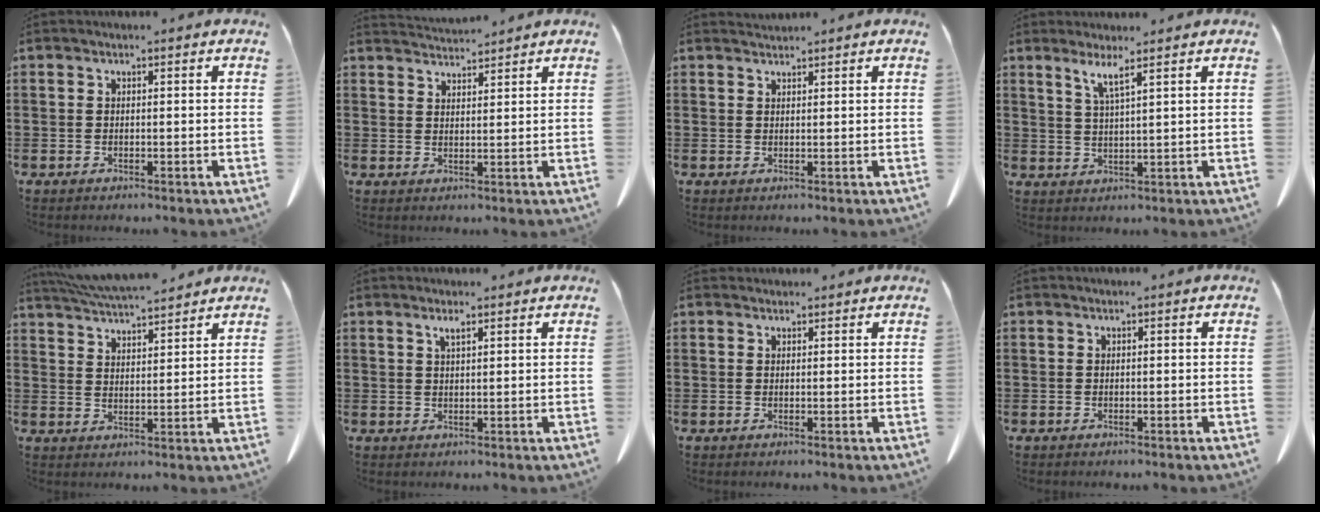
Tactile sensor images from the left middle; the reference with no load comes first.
{"total": 2.9, "force": [2.9, 0.0, 0.3], "torque": [-0.013, -0.009, 0.053]}
{"total": 1.0, "force": [1.0, 0.1, 0.1], "torque": [-0.003, 0.000, 0.020]}
{"total": 3.5, "force": [2.4, -0.3, 2.5], "torque": [-0.057, -0.002, 0.041]}
{"total": 5.8, "force": [5.5, 0.4, 1.8], "torque": [-0.054, -0.020, 0.100]}
{"total": 1.8, "force": [1.3, 0.3, 1.1], "torque": [-0.024, 0.001, 0.023]}
{"total": 1.1, "force": [1.0, 0.3, 0.1], "torque": [-0.004, 0.002, 0.020]}
{"total": 0.0}